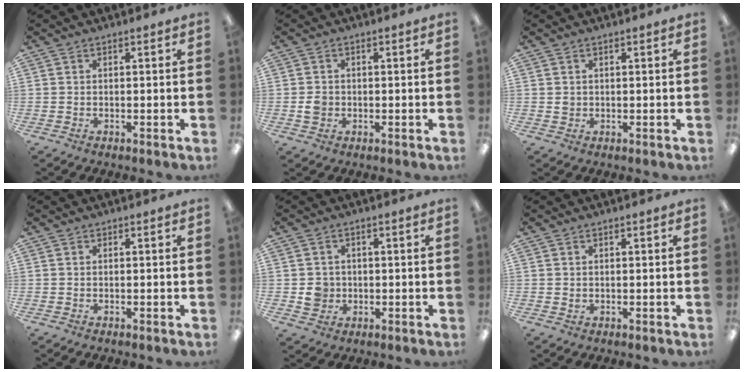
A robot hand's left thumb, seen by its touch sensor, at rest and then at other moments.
{"total": 2.5, "force": [-0.2, 2.2, 1.2], "torque": [-0.014, 0.001, -0.007]}
{"total": 1.4, "force": [0.6, 1.1, 0.5], "torque": [-0.012, 0.004, 0.010]}
{"total": 0.0}
{"total": 3.9, "force": [-0.2, 3.8, 1.1], "torque": [-0.007, 0.001, -0.004]}
{"total": 0.8, "force": [0.5, 0.6, 0.4], "torque": [-0.009, 0.003, 0.008]}